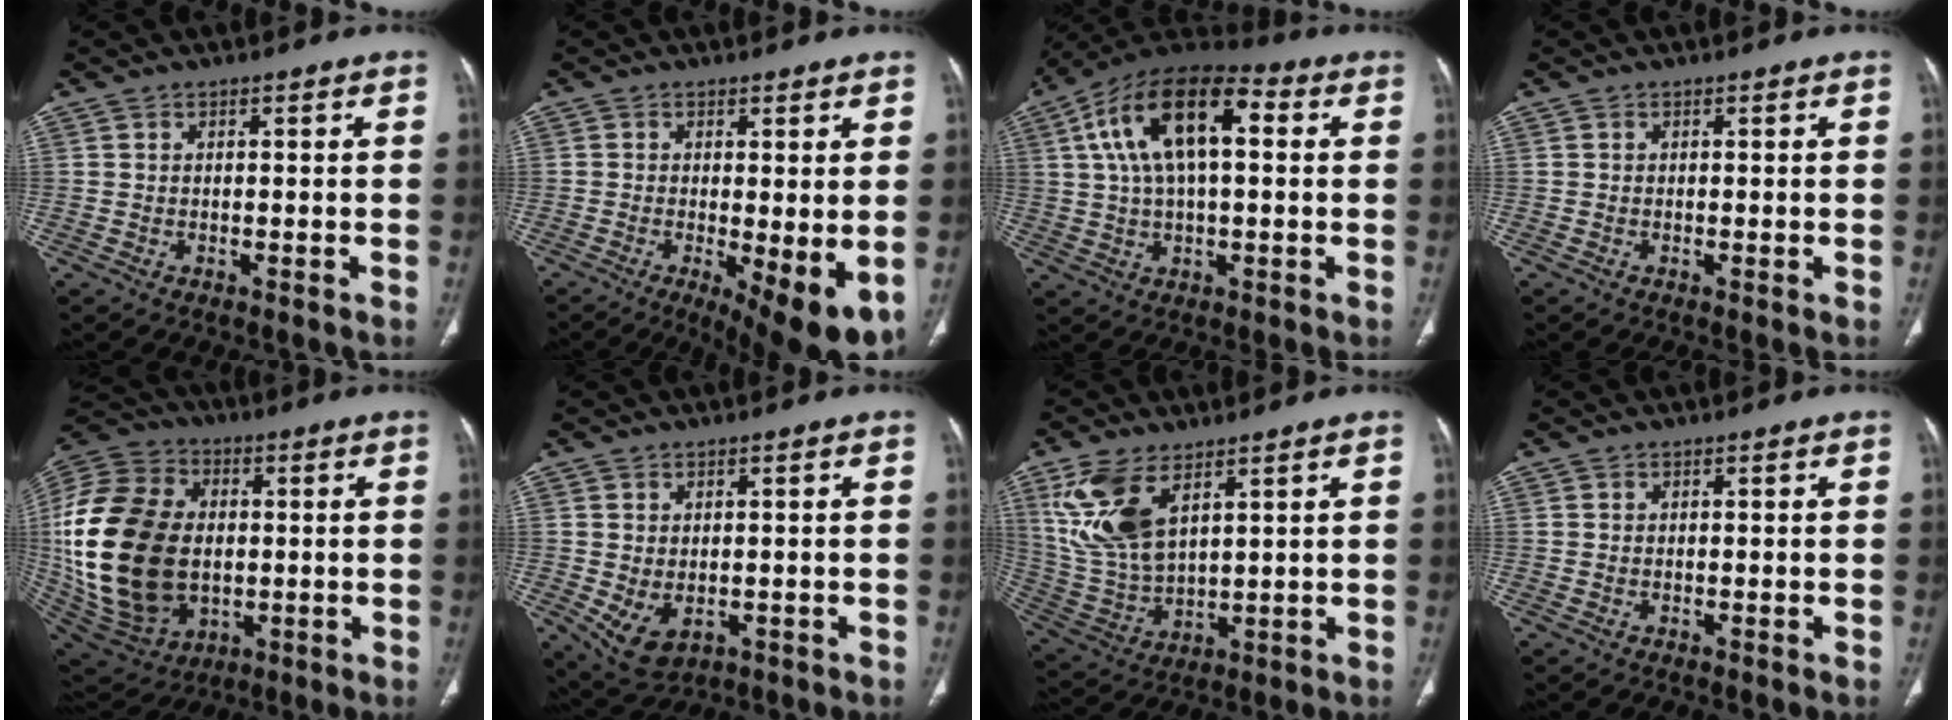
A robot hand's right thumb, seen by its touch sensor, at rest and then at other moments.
{"total": 10.5, "force": [-2.6, 3.1, 9.7], "torque": [-0.139, -0.025, -0.031]}
{"total": 18.3, "force": [4.2, 8.8, 15.5], "torque": [-0.266, 0.030, 0.062]}
{"total": 0.0}
{"total": 29.6, "force": [-0.1, 20.5, 21.4], "torque": [-0.452, -0.003, 0.021]}
{"total": 6.1, "force": [-1.0, 4.2, 4.4], "torque": [-0.071, -0.010, 0.003]}
{"total": 13.1, "force": [6.2, 6.5, 9.6], "torque": [-0.203, -0.019, 0.140]}
{"total": 0.0}